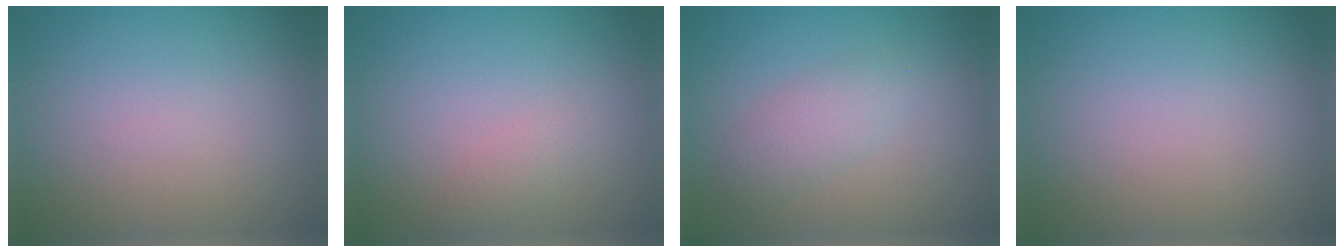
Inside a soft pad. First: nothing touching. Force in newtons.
{"total": 1.1, "press": 1.1, "slide": 0.0}
{"total": 2.2, "press": 2.2, "slide": 0.1}
{"total": 0.0}